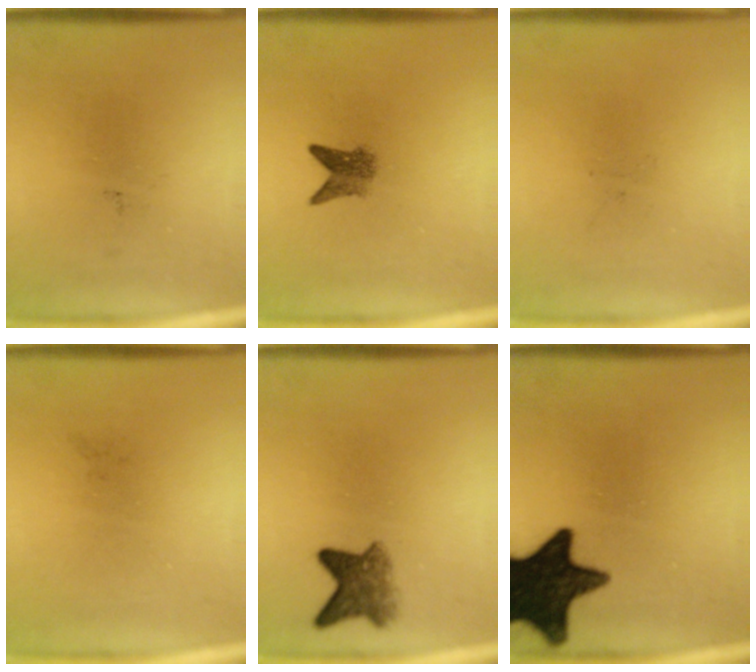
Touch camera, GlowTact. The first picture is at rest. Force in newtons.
{"total": 2.8}
{"total": 0.0}
{"total": 0.0}
{"total": 4.8}
{"total": 17.6}